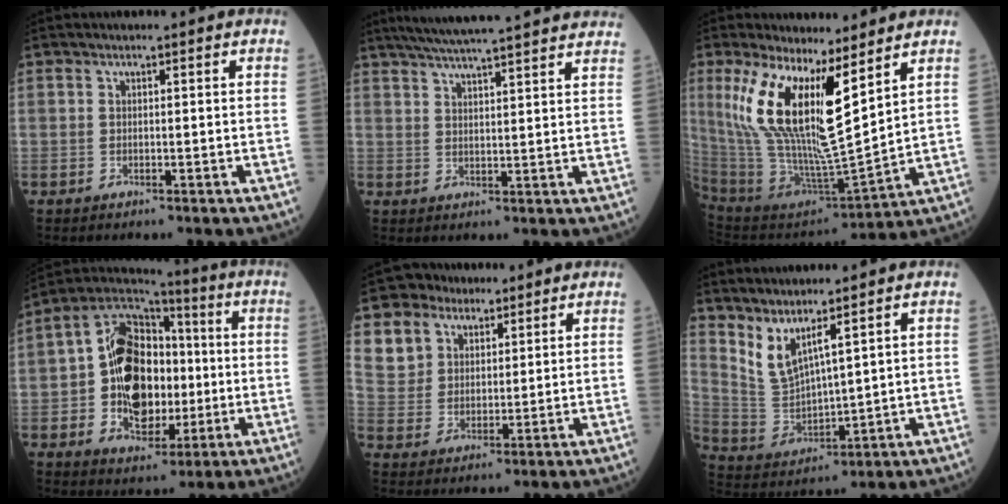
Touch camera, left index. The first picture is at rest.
{"total": 21.2, "force": [18.9, 0.8, 9.5], "torque": [-0.156, 0.023, 0.250]}
{"total": 17.2, "force": [7.9, 3.2, 15.0], "torque": [-0.312, -0.007, 0.159]}
{"total": 15.5, "force": [-0.8, 10.3, 11.6], "torque": [-0.226, 0.034, -0.005]}
{"total": 9.6, "force": [6.6, 6.9, 1.1], "torque": [-0.018, 0.020, 0.129]}
{"total": 6.8, "force": [5.1, 1.0, 4.4], "torque": [-0.106, -0.015, 0.124]}